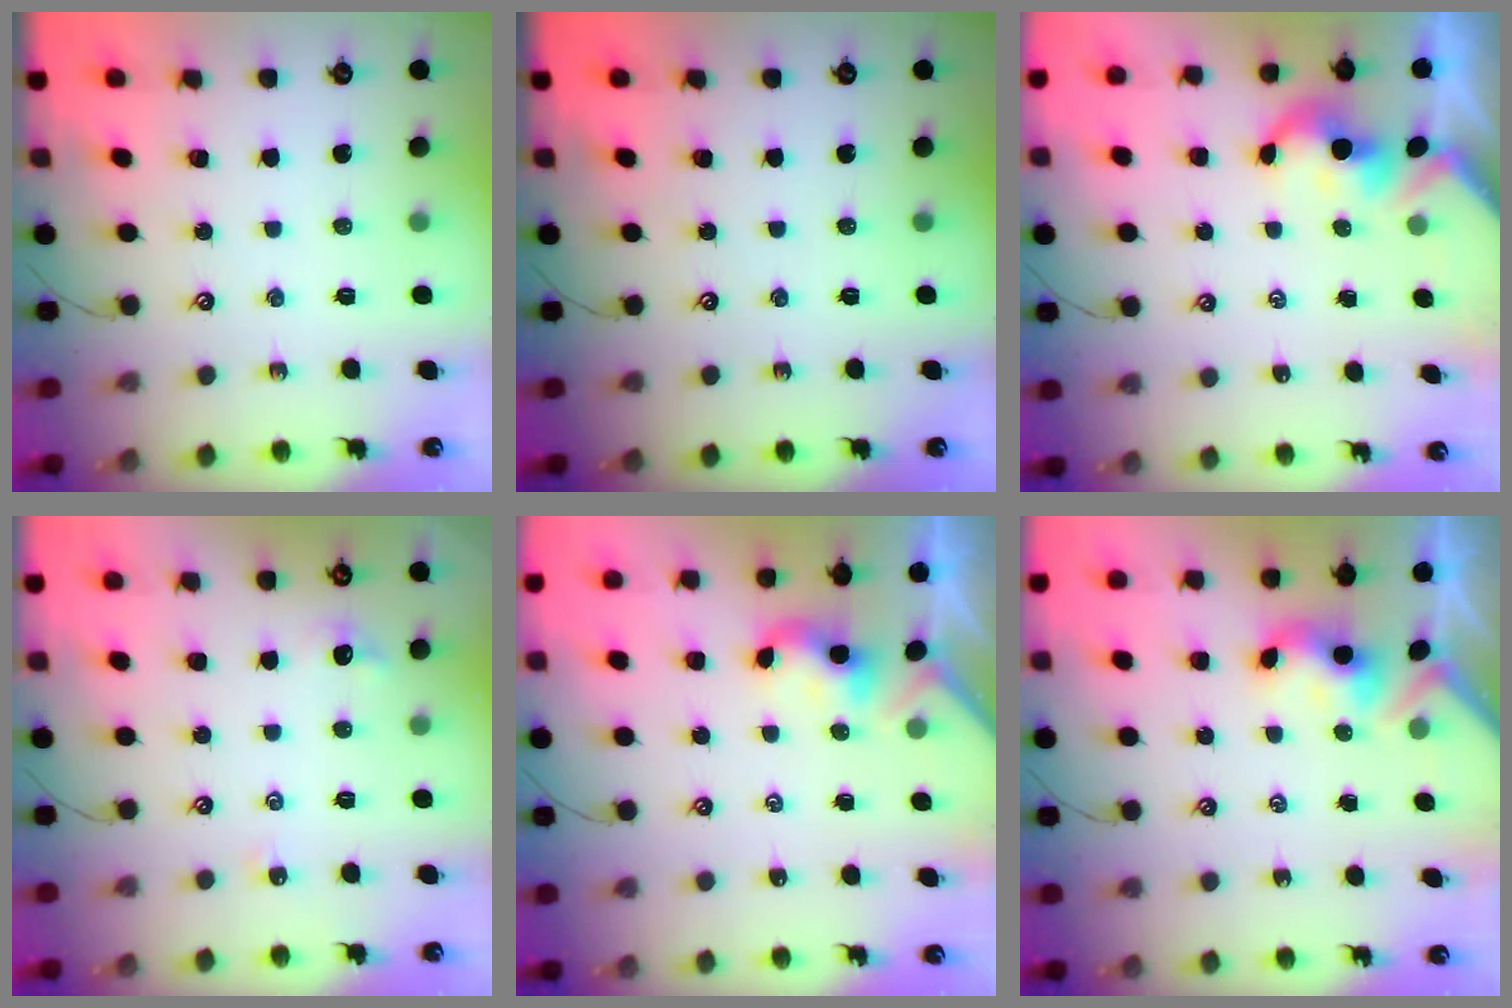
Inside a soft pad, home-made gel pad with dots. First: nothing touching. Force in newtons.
{"total": 0.0}
{"total": 2.0, "press": 2.0, "slide": 0.2}
{"total": 1.6, "press": 1.5, "slide": 0.5}
{"total": 2.2, "press": 2.2, "slide": 0.2}
{"total": 3.6, "press": 3.6, "slide": 0.3}